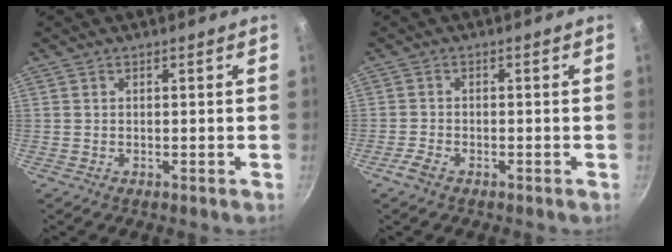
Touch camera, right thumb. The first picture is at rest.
{"total": 2.6, "force": [-1.8, 1.2, 1.5], "torque": [-0.041, 0.013, -0.039]}